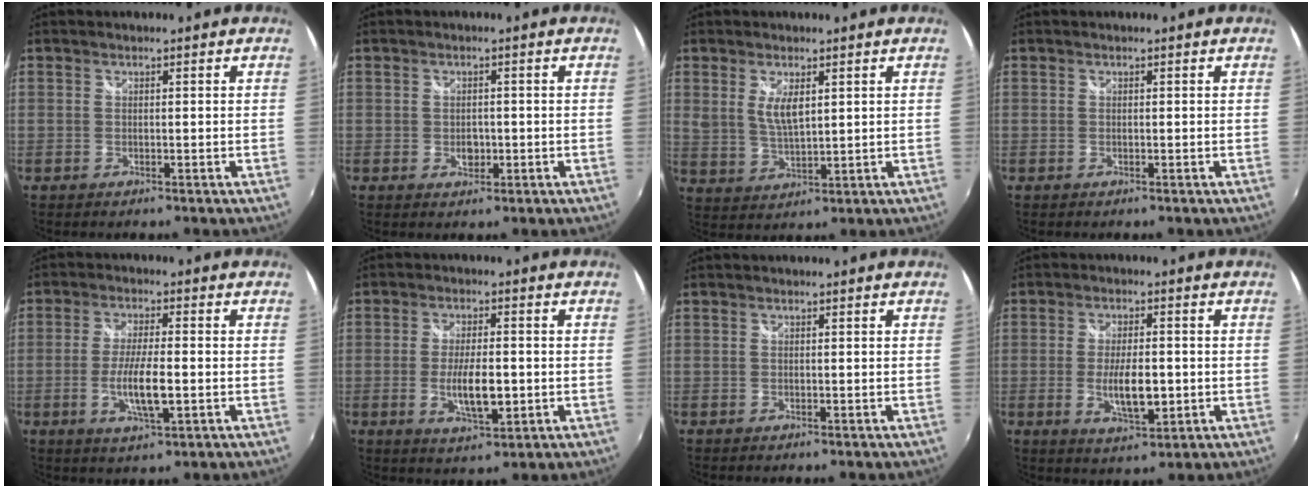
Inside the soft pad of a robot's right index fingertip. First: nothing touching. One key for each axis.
{"total": 2.4, "fx": -0.6, "fy": 1.9, "fz": 1.4, "tx": -0.022, "ty": -0.001, "tz": -0.009}
{"total": 5.0, "fx": 1.8, "fy": 2.0, "fz": 4.2, "tx": -0.075, "ty": -0.007, "tz": 0.039}
{"total": 0.0}
{"total": 7.8, "fx": -1.9, "fy": 1.5, "fz": 7.5, "tx": -0.147, "ty": -0.010, "tz": -0.033}
{"total": 7.9, "fx": -1.5, "fy": 2.6, "fz": 7.3, "tx": -0.140, "ty": -0.011, "tz": -0.024}
{"total": 0.0}
{"total": 7.9, "fx": -1.4, "fy": 2.9, "fz": 7.2, "tx": -0.138, "ty": -0.011, "tz": -0.021}